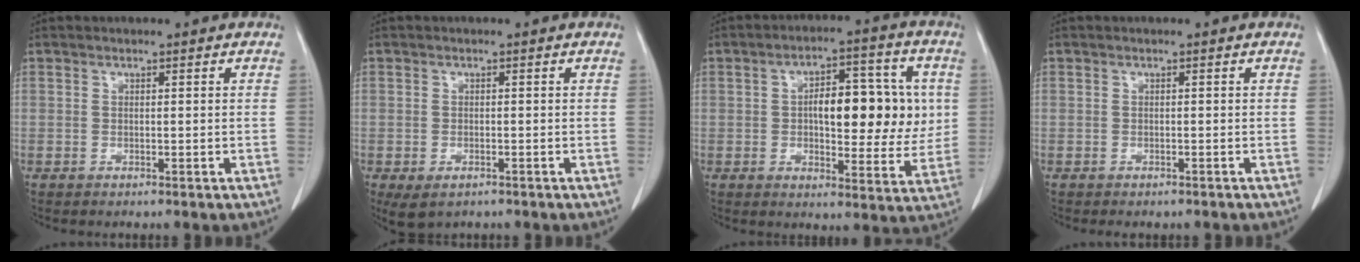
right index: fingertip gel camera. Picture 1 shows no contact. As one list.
[{"total": 3.4, "force": [-1.8, 1.9, 2.2], "torque": [-0.041, -0.008, -0.019]}, {"total": 13.3, "force": [1.5, 5.6, 12.0], "torque": [-0.165, 0.026, 0.027]}, {"total": 2.2, "force": [-1.8, 1.1, 0.5], "torque": [-0.009, -0.001, -0.022]}]